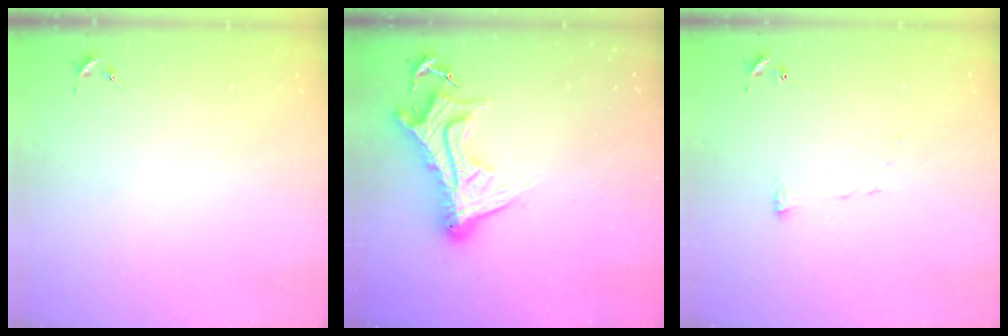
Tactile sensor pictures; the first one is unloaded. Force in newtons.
{"total": 15.8, "press": 15.7, "slide": 1.6}
{"total": 6.4, "press": 6.4, "slide": 0.3}